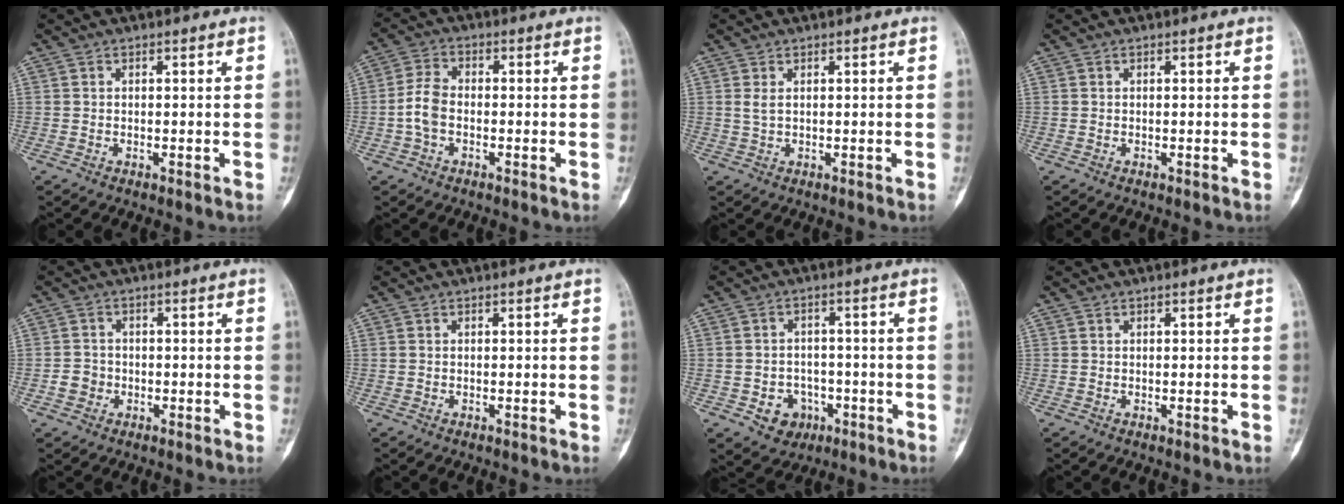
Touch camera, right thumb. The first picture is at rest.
{"total": 5.1, "force": [-1.2, 3.3, 3.7], "torque": [-0.080, 0.019, -0.029]}
{"total": 1.3, "force": [0.5, 0.5, 1.0], "torque": [-0.028, 0.004, 0.017]}
{"total": 0.0}
{"total": 2.8, "force": [-0.9, 2.6, 0.8], "torque": [-0.002, 0.011, -0.018]}
{"total": 0.0}
{"total": 6.3, "force": [-2.5, 5.3, 2.4], "torque": [-0.008, 0.020, -0.028]}
{"total": 0.0}